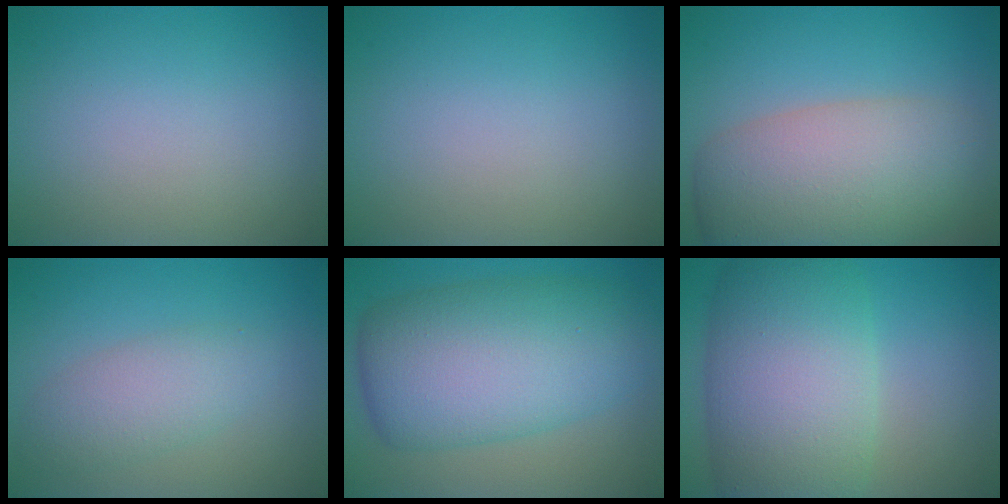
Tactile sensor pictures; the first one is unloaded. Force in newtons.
{"total": 0.0}
{"total": 9.2, "press": 9.2, "slide": 0.5}
{"total": 3.3, "press": 3.3, "slide": 0.2}
{"total": 10.6, "press": 10.6, "slide": 0.3}
{"total": 11.5, "press": 11.5, "slide": 0.6}